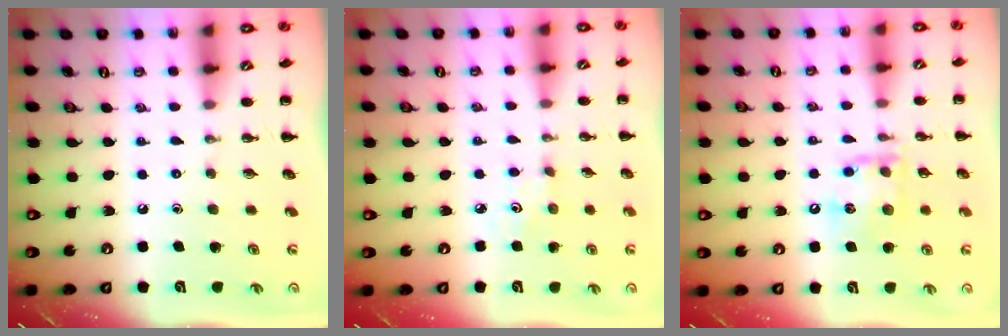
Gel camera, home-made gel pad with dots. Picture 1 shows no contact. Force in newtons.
{"total": 2.8, "press": 2.7, "slide": 0.8}
{"total": 12.1, "press": 12.0, "slide": 1.3}